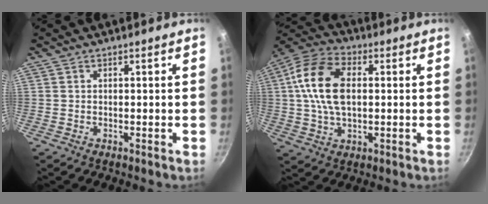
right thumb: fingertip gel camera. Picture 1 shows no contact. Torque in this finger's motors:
{"motor_torque": [-0.09, 1.47, 1.98, -0.56, 0.24]}